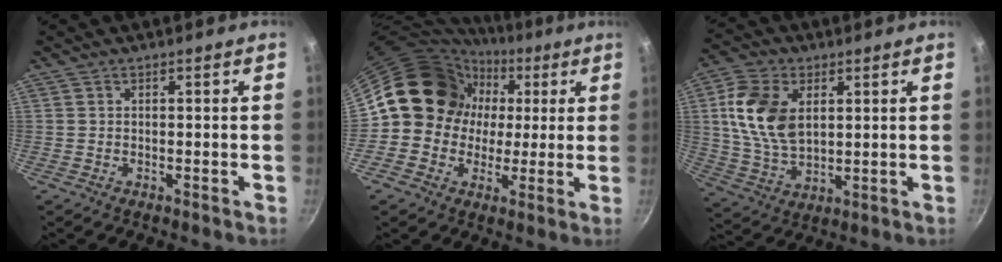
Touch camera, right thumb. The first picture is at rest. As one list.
[{"total": 13.9, "force": [2.2, 12.7, 5.1], "torque": [-0.039, 0.013, 0.025]}, {"total": 13.8, "force": [3.3, 8.8, 10.1], "torque": [-0.183, -0.012, 0.067]}]